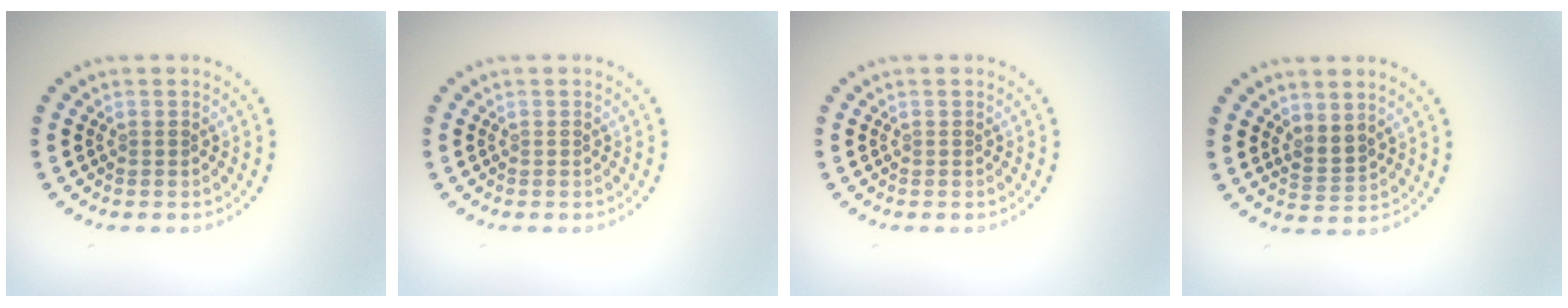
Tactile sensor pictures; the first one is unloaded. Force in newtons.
{"total": 0.0}
{"total": 0.0}
{"total": 2.0, "press": 1.5, "slide": 1.2}